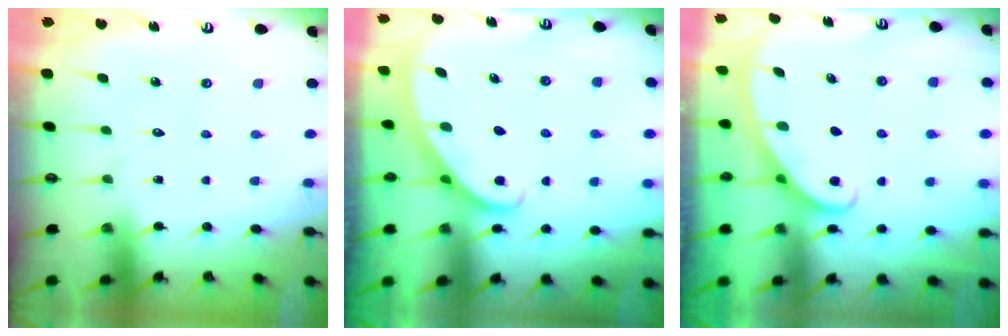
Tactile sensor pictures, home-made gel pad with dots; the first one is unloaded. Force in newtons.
{"total": 2.8, "press": 2.8, "slide": 0.1}
{"total": 2.8, "press": 2.8, "slide": 0.4}